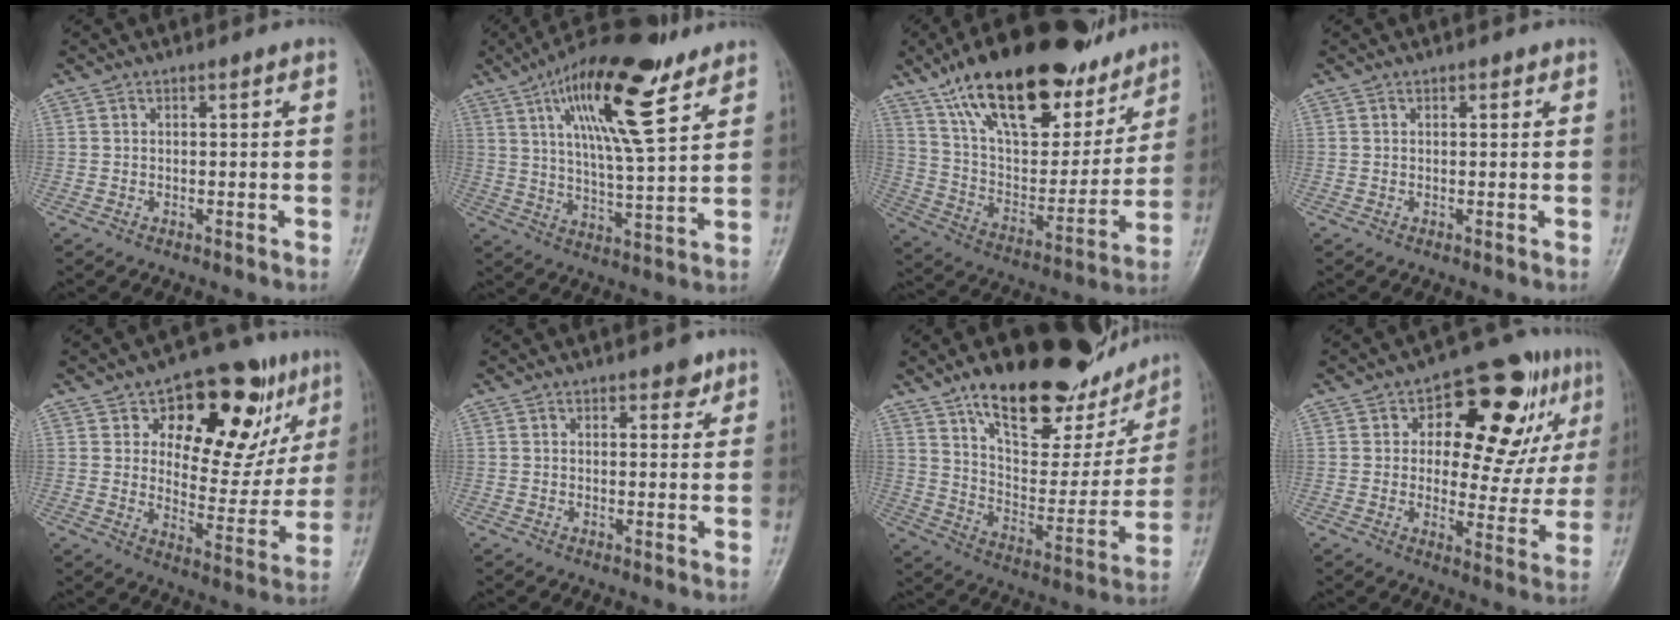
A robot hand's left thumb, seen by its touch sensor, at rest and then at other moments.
{"total": 18.7, "force": [10.0, 5.6, 14.9], "torque": [-0.226, -0.032, 0.167]}
{"total": 28.9, "force": [19.2, 12.1, 17.9], "torque": [-0.251, -0.044, 0.316]}
{"total": 0.6, "force": [0.5, 0.4, 0.2], "torque": [0.002, -0.002, 0.003]}
{"total": 20.5, "force": [9.5, 10.8, 14.6], "torque": [-0.138, -0.031, 0.139]}
{"total": 2.3, "force": [1.6, 1.2, 1.0], "torque": [0.002, -0.008, 0.019]}
{"total": 25.8, "force": [17.2, 10.8, 15.9], "torque": [-0.184, -0.061, 0.269]}
{"total": 19.1, "force": [6.9, 9.8, 14.8], "torque": [-0.138, -0.004, 0.091]}